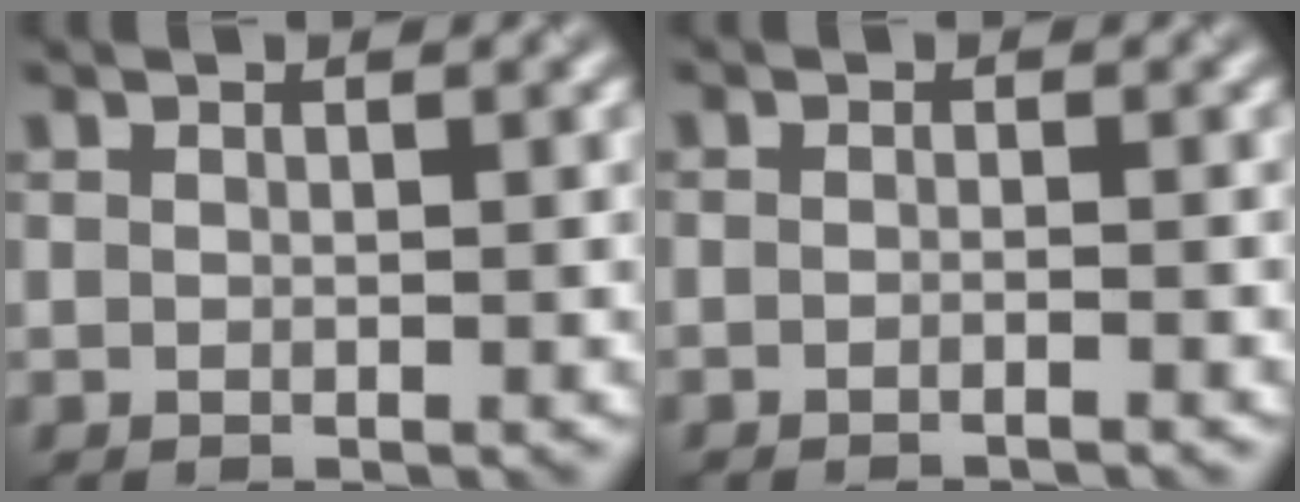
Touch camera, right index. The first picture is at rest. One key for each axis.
{"total": 1.2, "fx": -1.1, "fy": 0.0, "fz": 0.2, "tx": 0.001, "ty": -0.002, "tz": -0.023}